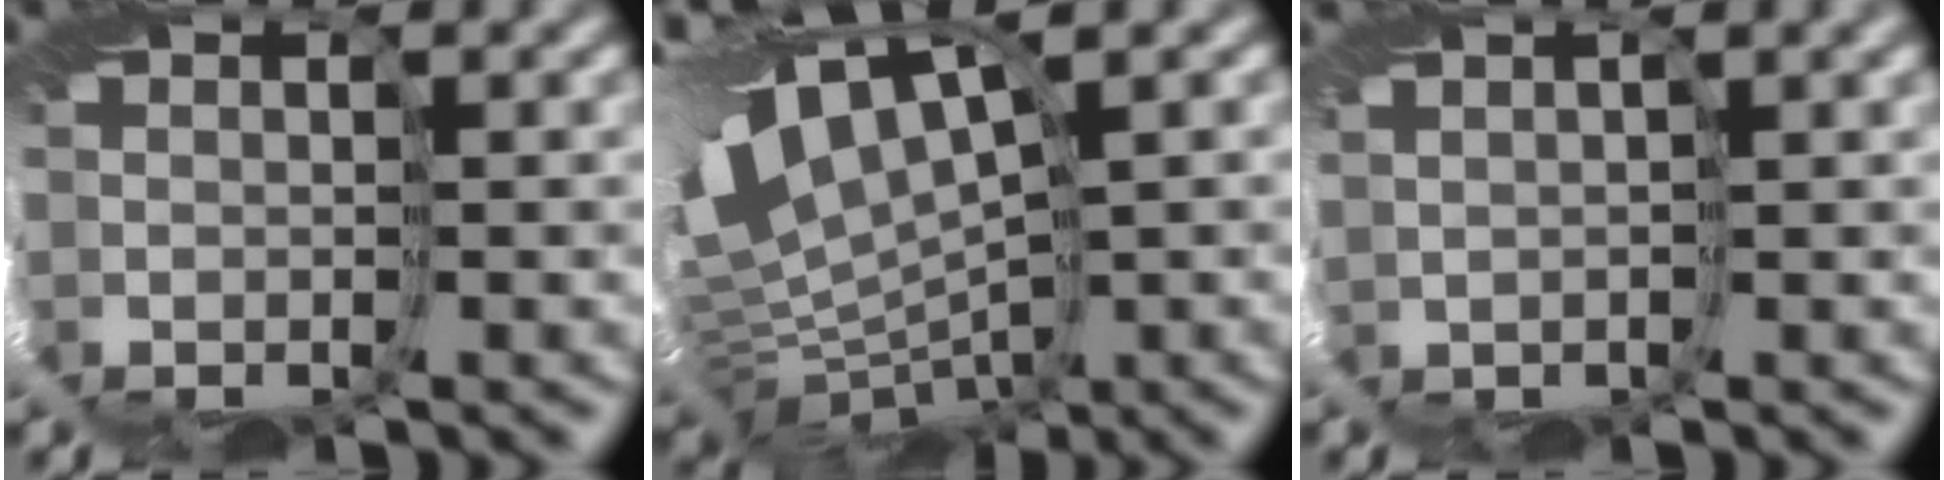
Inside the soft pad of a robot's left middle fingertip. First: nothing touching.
{"total": 9.9, "force": [1.9, 4.2, 8.7], "torque": [-0.171, -0.010, 0.074]}
{"total": 2.3, "force": [1.0, -1.9, -0.8], "torque": [0.014, 0.011, 0.012]}